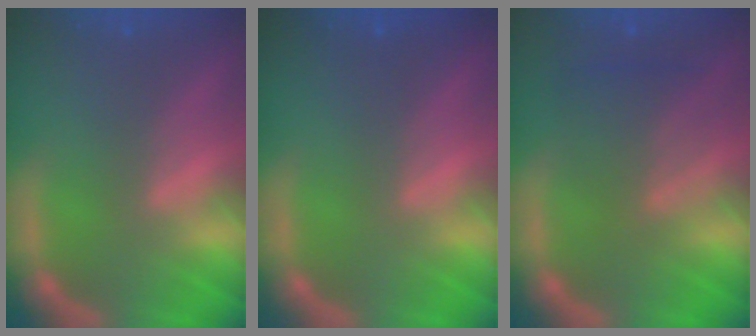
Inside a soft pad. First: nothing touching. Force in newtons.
{"total": 0.0}
{"total": 4.5}